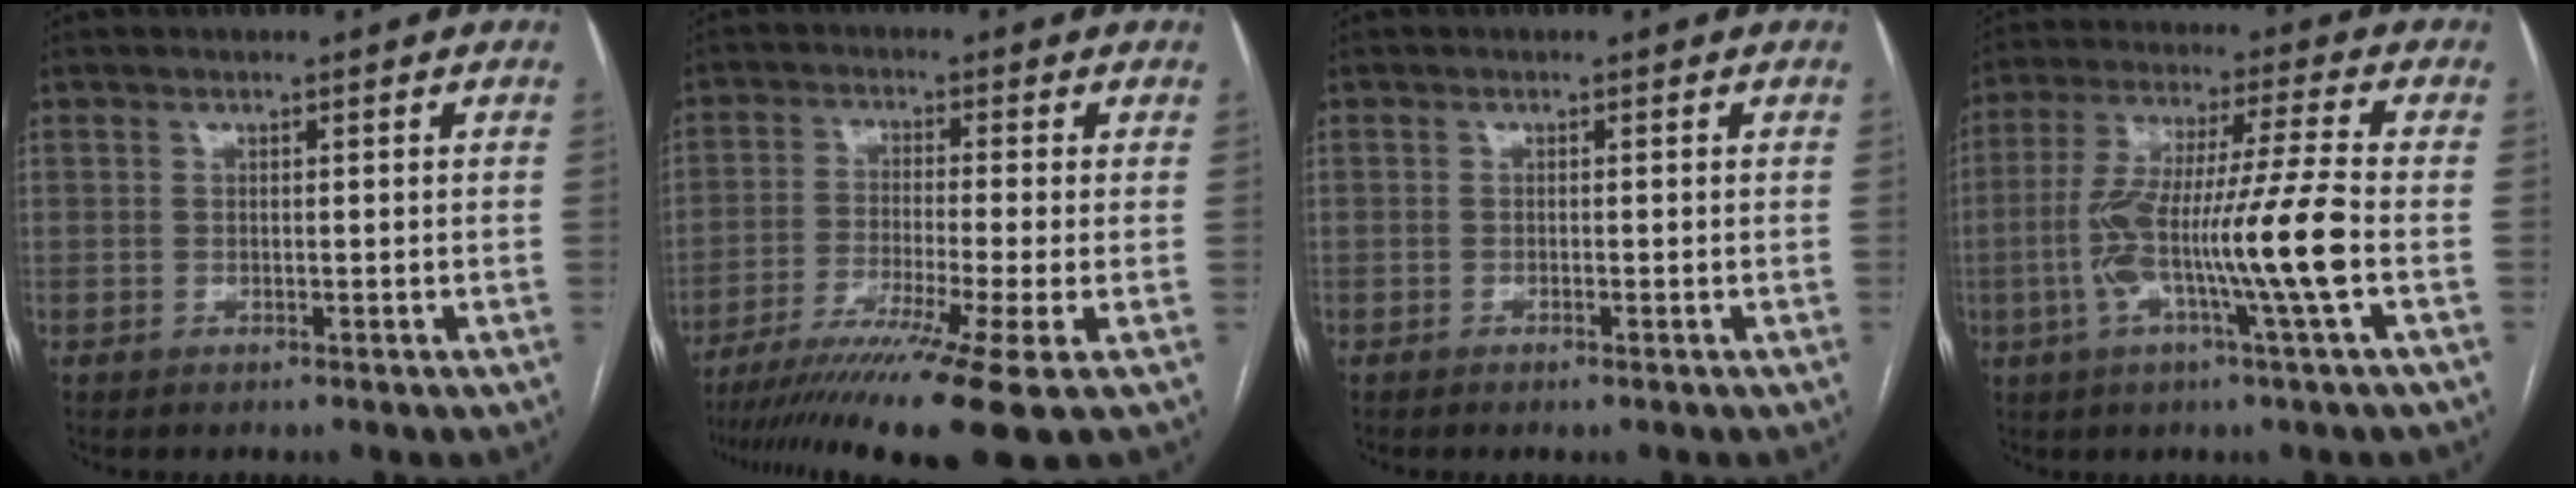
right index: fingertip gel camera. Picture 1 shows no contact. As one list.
[{"total": 14.8, "force": [-10.6, -2.3, 10.1], "torque": [-0.156, -0.046, -0.172]}, {"total": 0.7, "force": [-0.5, -0.1, 0.5], "torque": [-0.007, -0.001, -0.007]}, {"total": 14.4, "force": [-3.3, -1.2, 13.9], "torque": [-0.266, 0.001, -0.067]}]